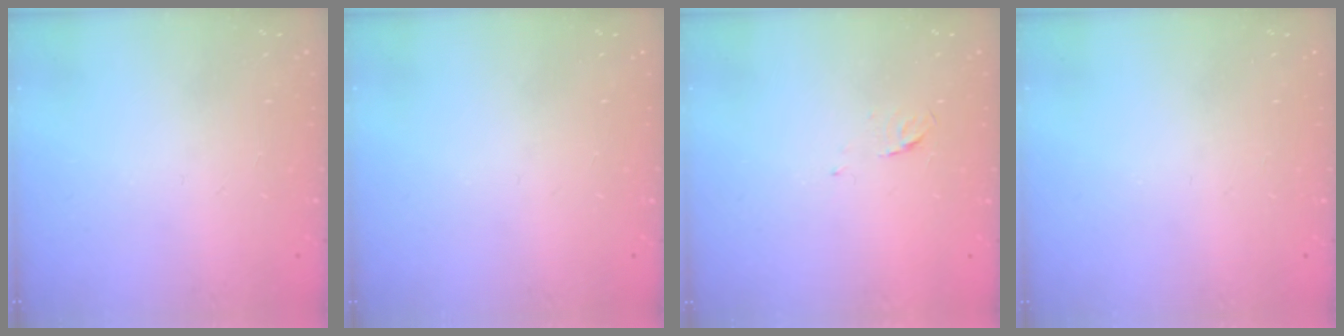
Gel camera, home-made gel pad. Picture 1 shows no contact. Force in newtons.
{"total": 0.0}
{"total": 3.5, "press": 3.4, "slide": 0.8}
{"total": 0.0}